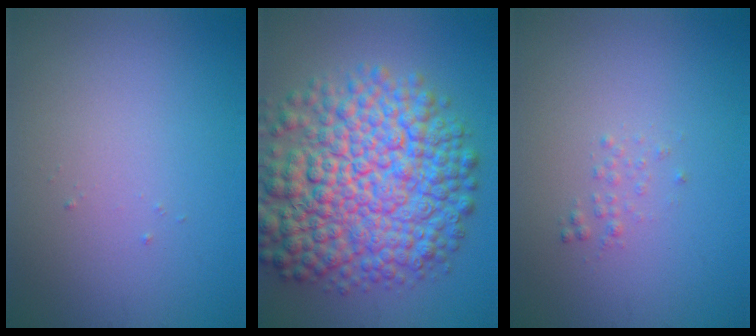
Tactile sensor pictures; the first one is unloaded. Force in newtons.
{"total": 12.8, "press": 12.8, "slide": 0.3}
{"total": 0.7, "press": 0.7, "slide": 0.1}